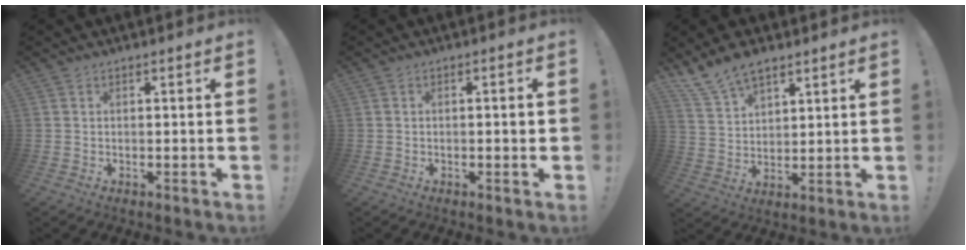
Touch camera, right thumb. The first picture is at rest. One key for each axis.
{"total": 1.9, "fx": -0.3, "fy": 0.3, "fz": 1.9, "tx": -0.025, "ty": 0.002, "tz": -0.007}
{"total": 9.5, "fx": 7.5, "fy": 4.2, "fz": 4.0, "tx": -0.075, "ty": -0.044, "tz": 0.145}